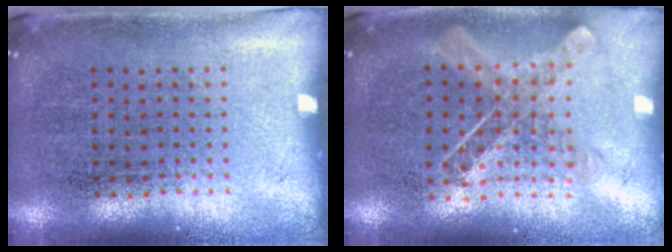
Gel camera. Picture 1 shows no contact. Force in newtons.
{"total": 1.0, "press": 1.0, "slide": 0.1}